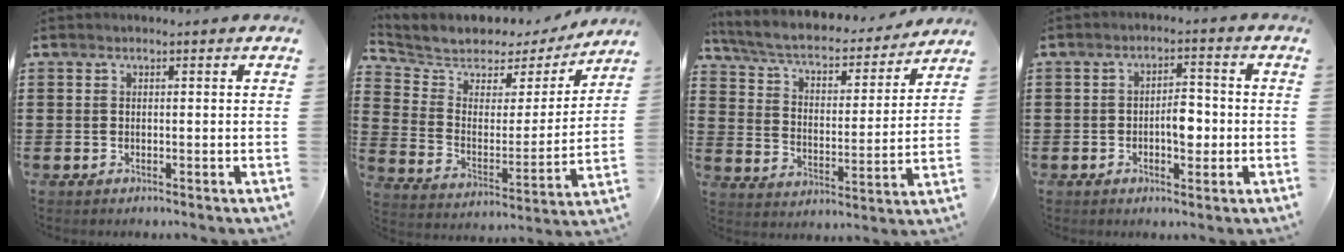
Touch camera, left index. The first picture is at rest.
{"total": 5.2, "force": [4.6, 2.4, 0.5], "torque": [-0.050, -0.036, 0.075]}
{"total": 5.1, "force": [4.4, 1.2, 2.5], "torque": [-0.069, -0.032, 0.068]}
{"total": 4.3, "force": [-0.9, 2.0, 3.7], "torque": [-0.053, 0.000, -0.022]}